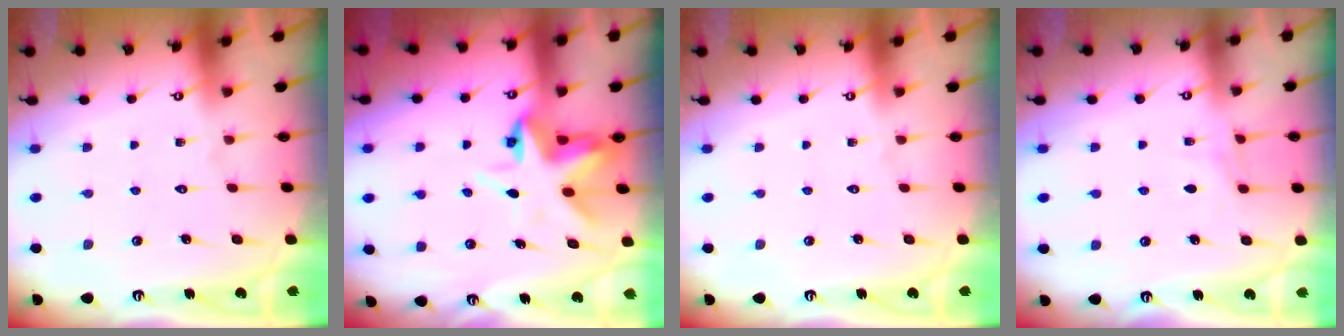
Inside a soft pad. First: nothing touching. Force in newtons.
{"total": 7.1, "press": 6.9, "slide": 1.8}
{"total": 0.0}
{"total": 4.1, "press": 4.1, "slide": 0.5}